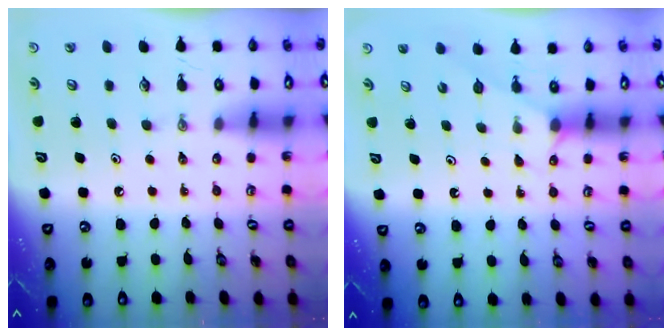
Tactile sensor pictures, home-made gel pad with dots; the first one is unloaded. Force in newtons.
{"total": 2.5, "press": 2.5, "slide": 0.4}